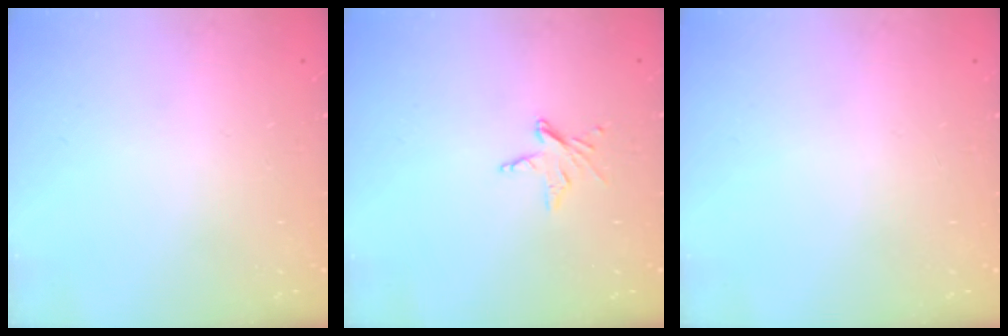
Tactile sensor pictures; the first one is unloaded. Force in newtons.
{"total": 5.4, "press": 5.4, "slide": 0.2}
{"total": 0.0}